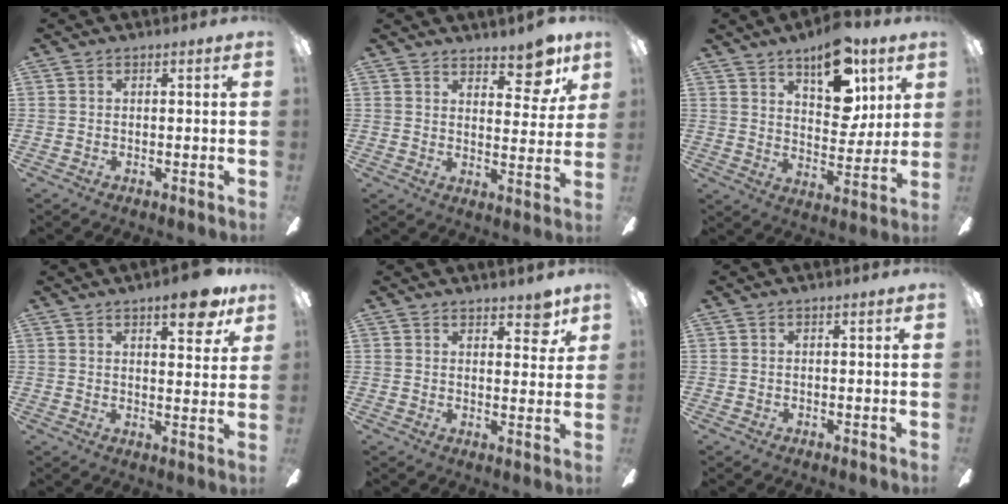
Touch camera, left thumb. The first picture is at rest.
{"total": 8.9, "force": [7.0, 3.1, 4.4], "torque": [-0.041, -0.045, 0.119]}
{"total": 15.0, "force": [9.2, 7.3, 9.4], "torque": [-0.127, -0.041, 0.159]}
{"total": 9.1, "force": [6.2, 2.6, 6.1], "torque": [-0.069, -0.035, 0.097]}
{"total": 4.9, "force": [4.0, 1.9, 2.2], "torque": [-0.011, -0.022, 0.064]}
{"total": 0.0}